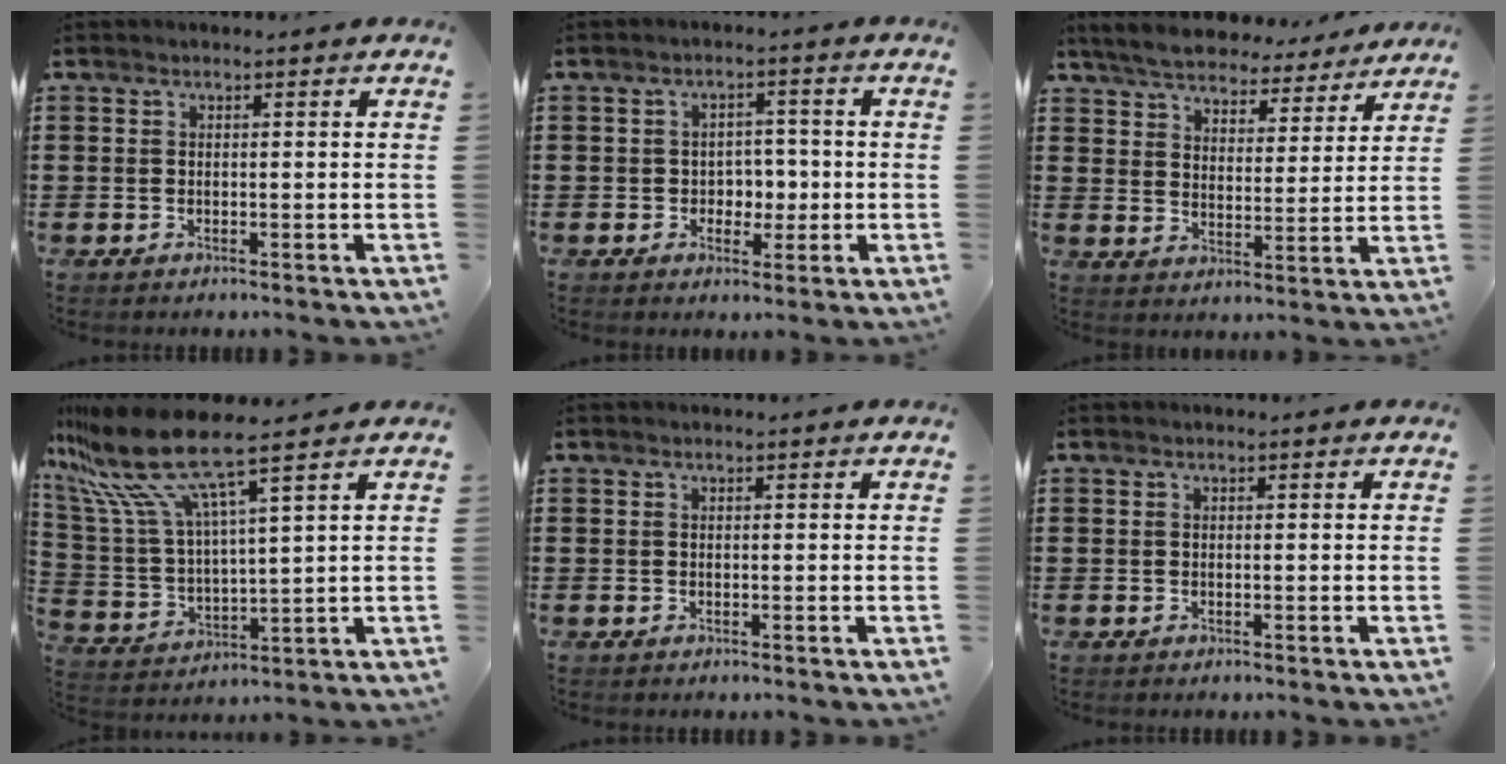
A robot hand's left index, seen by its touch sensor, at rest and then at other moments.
{"total": 3.6, "force": [-0.4, 3.1, 1.8], "torque": [-0.039, 0.007, -0.015]}
{"total": 6.1, "force": [6.0, 0.8, 1.0], "torque": [-0.049, -0.033, 0.105]}
{"total": 12.8, "force": [8.7, 2.3, 9.1], "torque": [-0.234, -0.050, 0.139]}
{"total": 0.0}
{"total": 0.0}